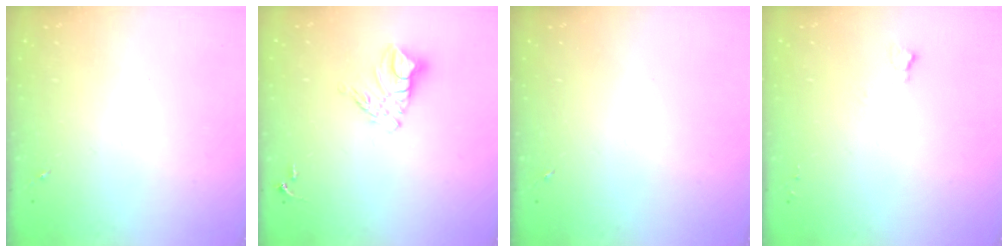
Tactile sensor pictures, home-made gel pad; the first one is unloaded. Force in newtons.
{"total": 9.8, "press": 9.8, "slide": 0.9}
{"total": 0.0}
{"total": 4.1, "press": 4.0, "slide": 0.6}